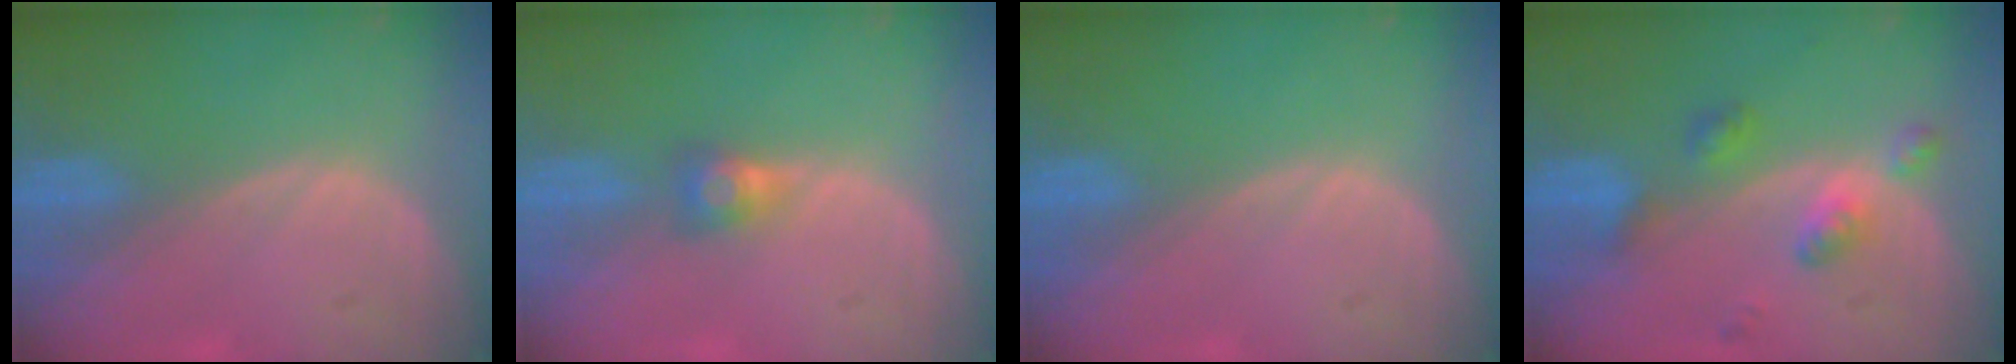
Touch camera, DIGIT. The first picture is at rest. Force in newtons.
{"total": 2.7, "press": 2.5, "slide": 1.0}
{"total": 0.0}
{"total": 4.9, "press": 4.9, "slide": 0.2}